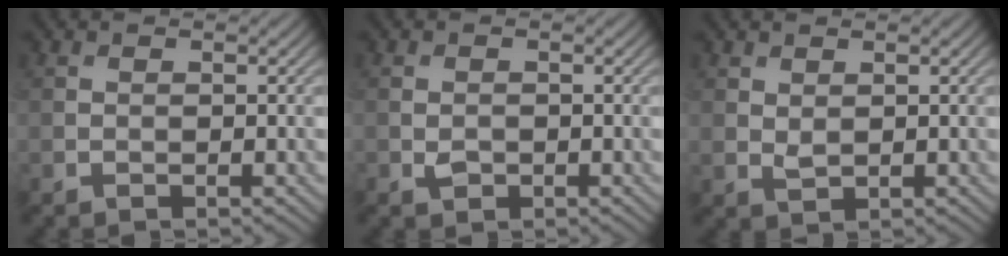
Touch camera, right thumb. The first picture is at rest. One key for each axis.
{"total": 1.2, "fx": -0.4, "fy": 1.0, "fz": 0.6, "tx": -0.011, "ty": -0.005, "tz": -0.007}
{"total": 1.3, "fx": 0.7, "fy": 0.8, "fz": 0.8, "tx": -0.022, "ty": -0.004, "tz": 0.018}